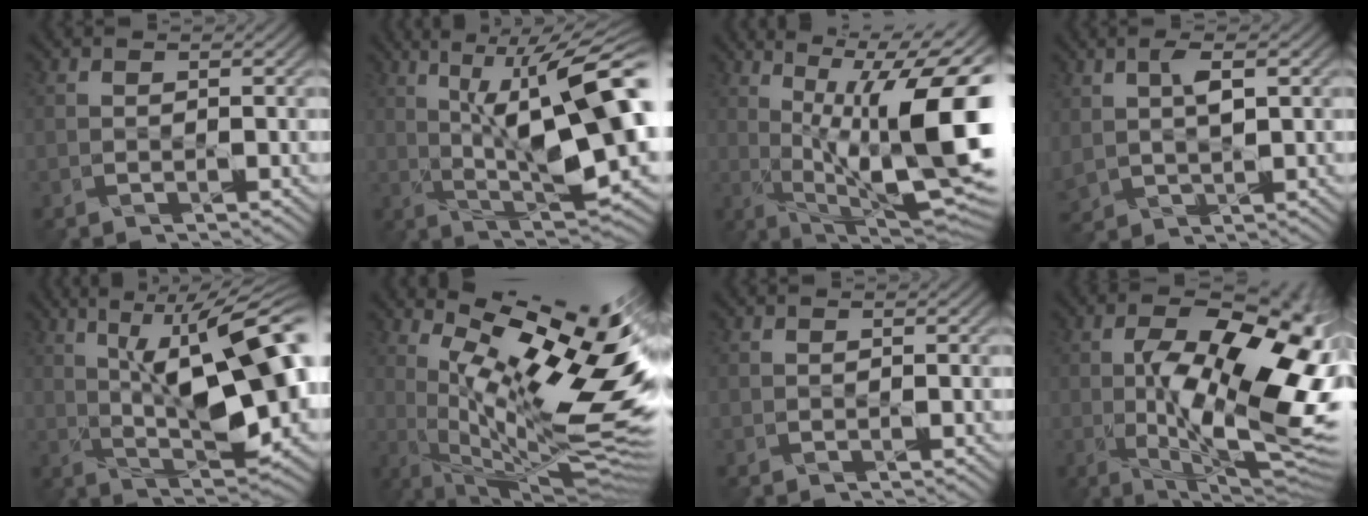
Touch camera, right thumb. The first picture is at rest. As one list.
[{"total": 14.0, "force": [2.6, 3.7, 13.3], "torque": [-0.213, 0.008, 0.056]}, {"total": 16.8, "force": [0.9, 6.0, 15.7], "torque": [-0.227, 0.001, 0.019]}, {"total": 3.3, "force": [1.4, 1.8, 2.3], "torque": [-0.061, 0.001, 0.036]}, {"total": 14.6, "force": [2.2, 5.2, 13.4], "torque": [-0.194, 0.018, 0.039]}, {"total": 17.5, "force": [4.1, 4.9, 16.3], "torque": [-0.269, 0.000, 0.093]}, {"total": 0.0}, {"total": 17.1, "force": [-1.0, 8.0, 15.1], "torque": [-0.257, -0.011, -0.006]}]